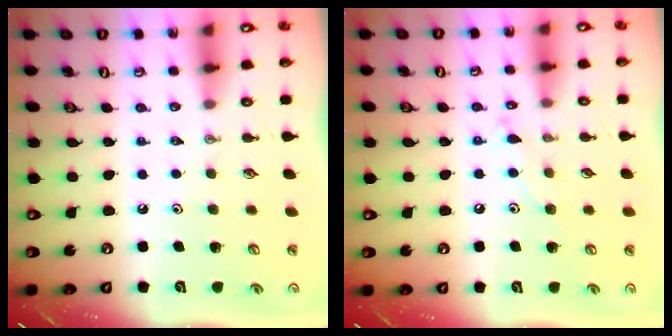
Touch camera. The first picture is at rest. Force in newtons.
{"total": 7.0, "press": 7.0, "slide": 0.6}